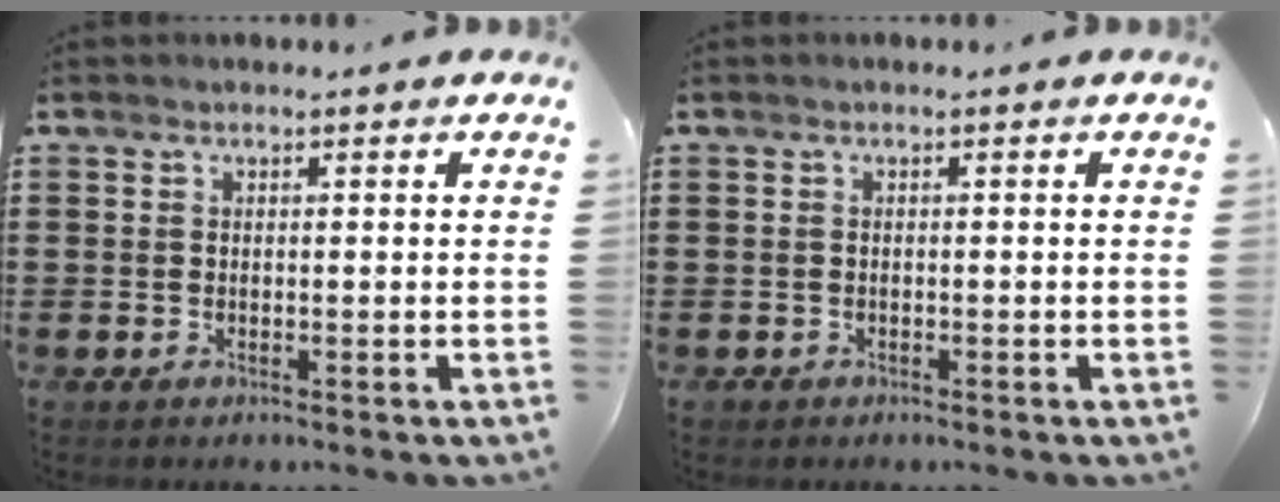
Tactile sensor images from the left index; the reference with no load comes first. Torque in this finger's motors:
{"motor_torque": [0.07, 0.04, -0.01, -0.01]}